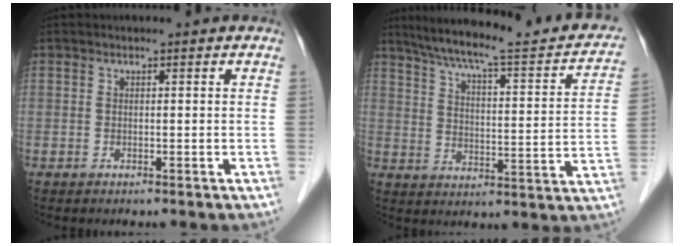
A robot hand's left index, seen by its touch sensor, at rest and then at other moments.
{"total": 23.2, "force": [19.7, 2.8, 11.9], "torque": [-0.179, -0.007, 0.258]}